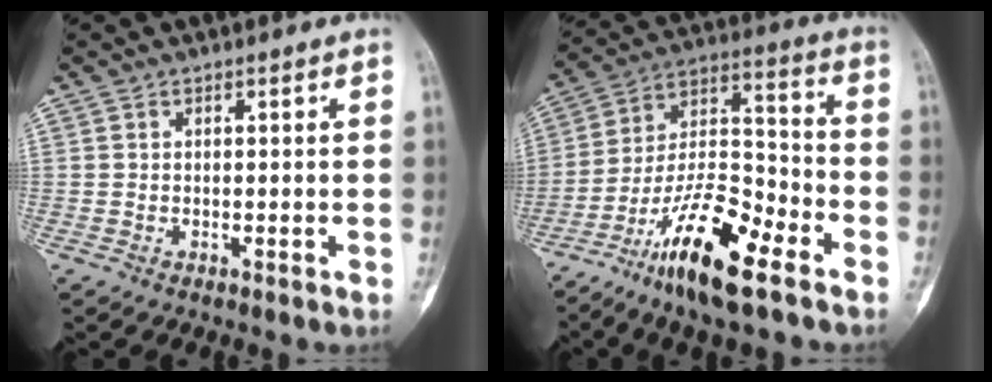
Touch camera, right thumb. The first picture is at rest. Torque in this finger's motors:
{"motor_torque": [0.52, 0.23, 1.59, -1.19, 0.18]}